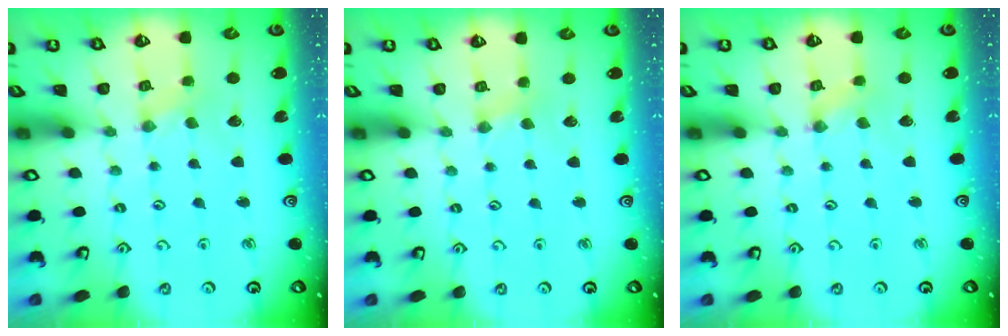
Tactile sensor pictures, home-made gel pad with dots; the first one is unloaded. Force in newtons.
{"total": 1.4, "press": 1.4, "slide": 0.4}
{"total": 0.8, "press": 0.8, "slide": 0.2}